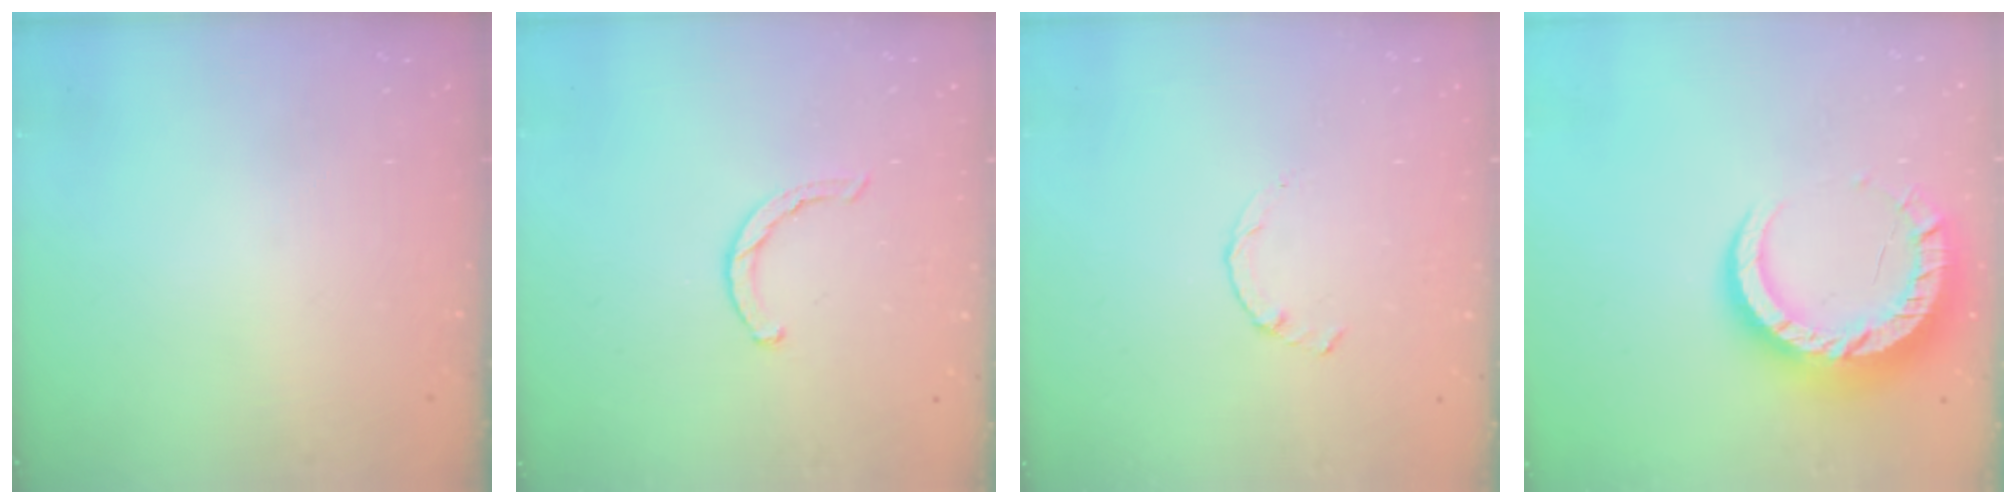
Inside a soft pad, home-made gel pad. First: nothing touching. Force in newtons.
{"total": 1.8, "press": 1.8, "slide": 0.3}
{"total": 0.8, "press": 0.7, "slide": 0.2}
{"total": 12.7, "press": 12.7, "slide": 0.8}